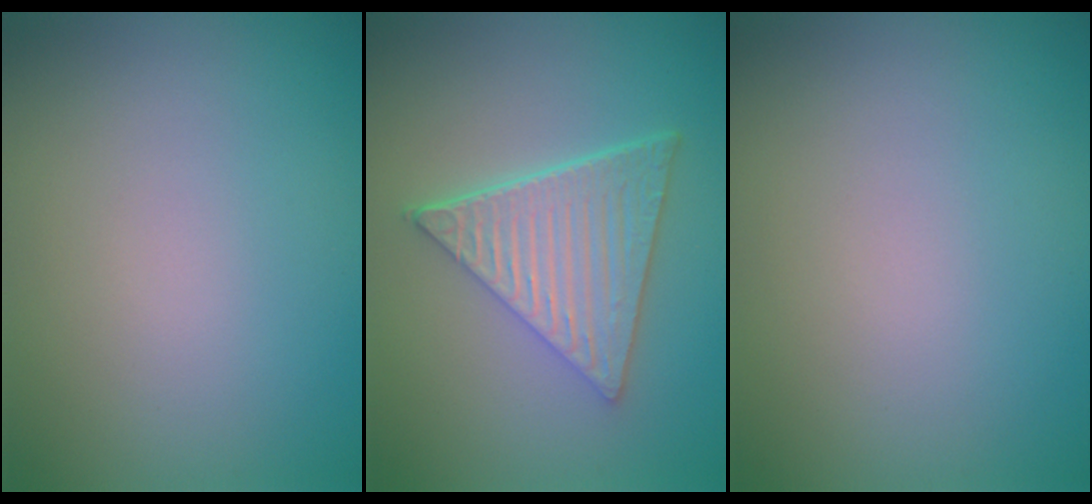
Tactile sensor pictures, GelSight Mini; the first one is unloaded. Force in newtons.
{"total": 6.2, "press": 4.6, "slide": 4.1}
{"total": 0.0}